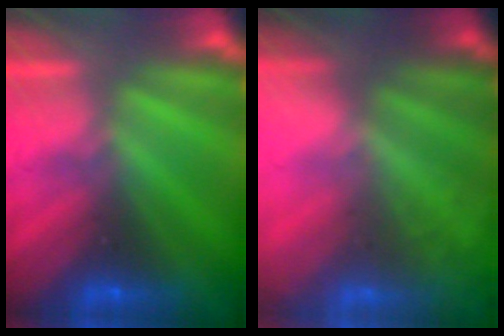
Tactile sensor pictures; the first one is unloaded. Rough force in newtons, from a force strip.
{"total": 10.7}